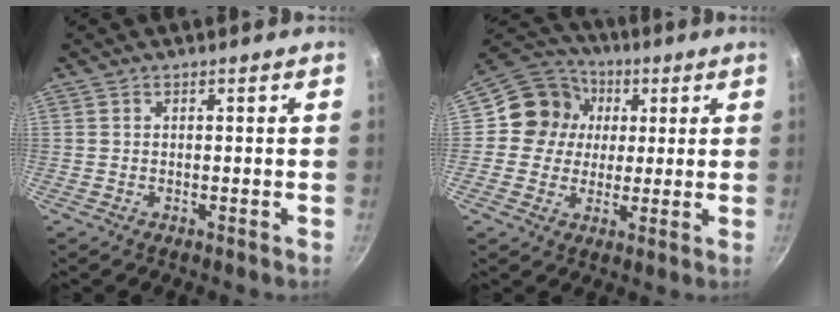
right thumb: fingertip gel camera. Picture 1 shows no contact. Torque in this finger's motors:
{"motor_torque": [-0.52, 0.62, -0.10, 0.07, 0.02]}